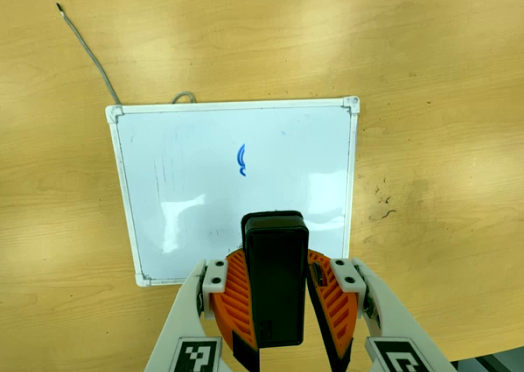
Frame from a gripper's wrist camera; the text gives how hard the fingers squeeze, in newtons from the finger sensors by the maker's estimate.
{"total": 7.9, "left": 8.4, "right": 7.4}